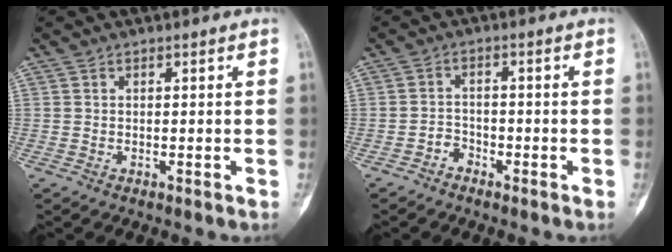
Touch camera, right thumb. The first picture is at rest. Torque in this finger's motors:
{"motor_torque": [-0.09, -0.84, -0.44, -0.04, 0.04]}